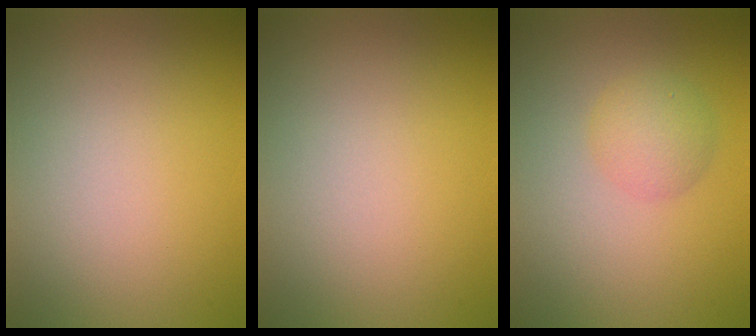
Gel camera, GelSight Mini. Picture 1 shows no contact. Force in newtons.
{"total": 0.0}
{"total": 2.7, "press": 2.7, "slide": 0.1}